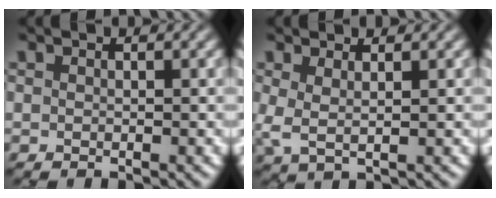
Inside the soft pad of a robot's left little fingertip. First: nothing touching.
{"total": 1.7, "force": [0.7, 0.5, 1.4], "torque": [-0.036, -0.001, 0.013]}